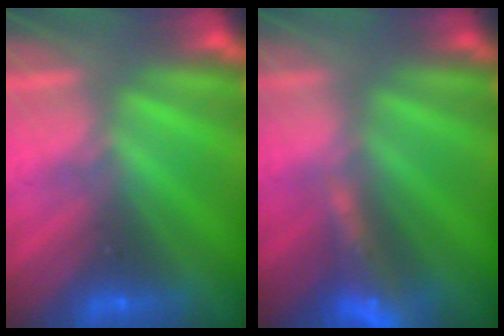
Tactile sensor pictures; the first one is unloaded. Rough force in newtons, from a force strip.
{"total": 5.7}